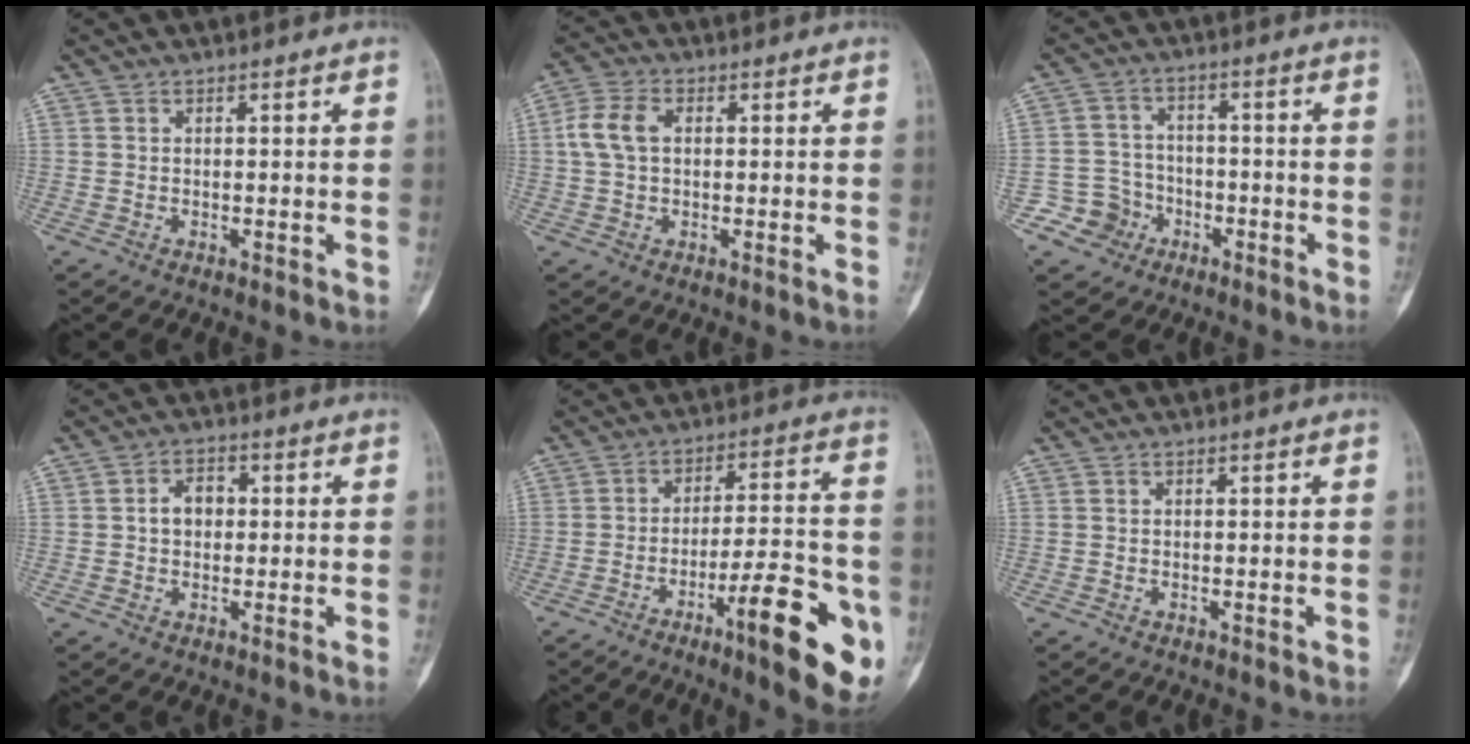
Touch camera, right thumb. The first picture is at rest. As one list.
[{"total": 5.9, "force": [0.8, 3.6, 4.6], "torque": [-0.107, 0.015, 0.010]}, {"total": 6.8, "force": [-3.5, 5.8, 0.4], "torque": [0.028, 0.031, -0.064]}, {"total": 4.2, "force": [0.3, 3.1, 2.8], "torque": [-0.036, 0.015, 0.000]}, {"total": 18.0, "force": [-7.4, 4.3, 15.8], "torque": [-0.197, 0.030, -0.102]}, {"total": 0.0}]